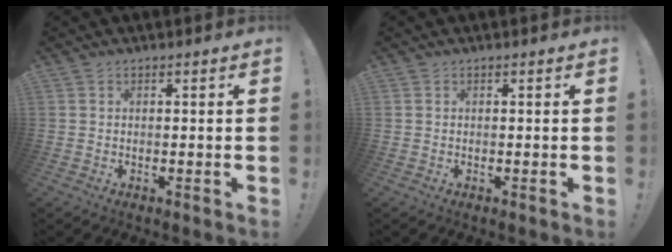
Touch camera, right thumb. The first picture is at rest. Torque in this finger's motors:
{"motor_torque": [-0.34, -0.15, -0.09, 0.23, -0.05]}